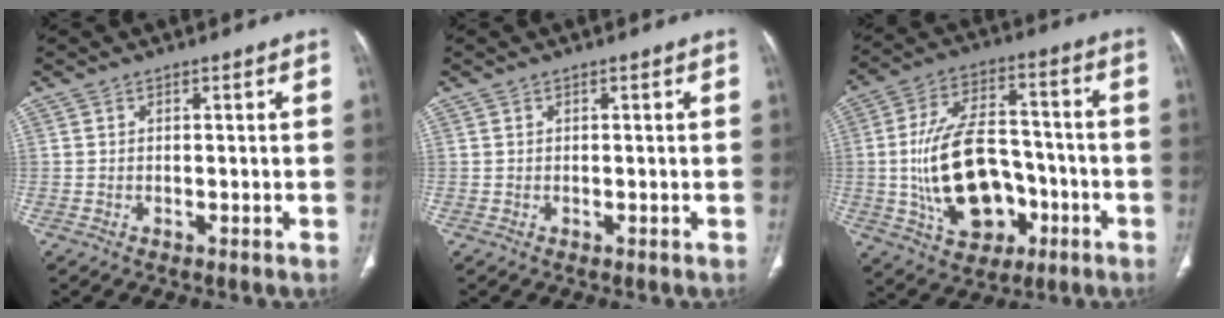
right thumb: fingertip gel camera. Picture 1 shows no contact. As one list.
[{"total": 0.0}, {"total": 18.7, "force": [-4.1, 11.9, 13.8], "torque": [-0.223, 0.036, -0.056]}]